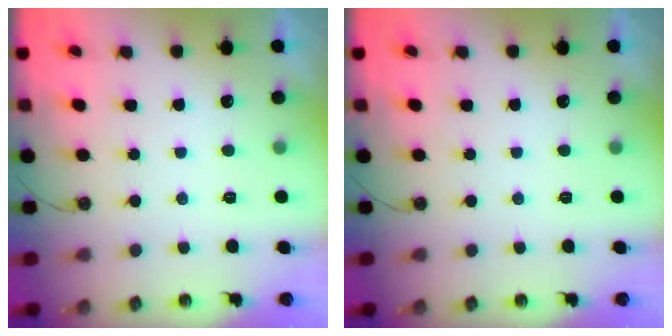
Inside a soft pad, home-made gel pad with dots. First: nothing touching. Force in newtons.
{"total": 0.0}